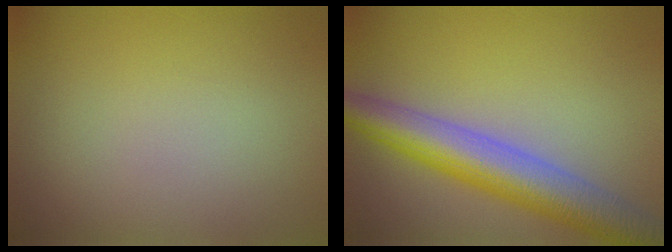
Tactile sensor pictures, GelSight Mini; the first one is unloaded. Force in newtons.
{"total": 7.5, "press": 7.4, "slide": 0.4}